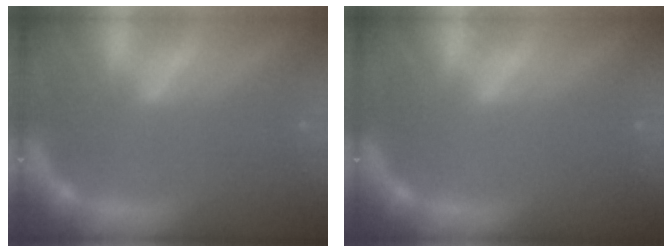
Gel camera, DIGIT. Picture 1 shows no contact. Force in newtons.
{"total": 0.0}